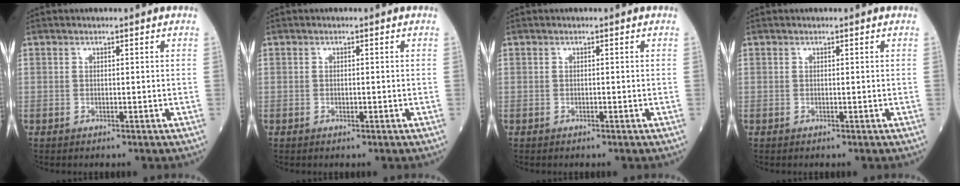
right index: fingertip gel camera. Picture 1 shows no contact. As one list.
[{"total": 0.7, "force": [-0.4, 0.1, 0.6], "torque": [-0.009, -0.002, -0.005]}, {"total": 0.0}, {"total": 0.0}]